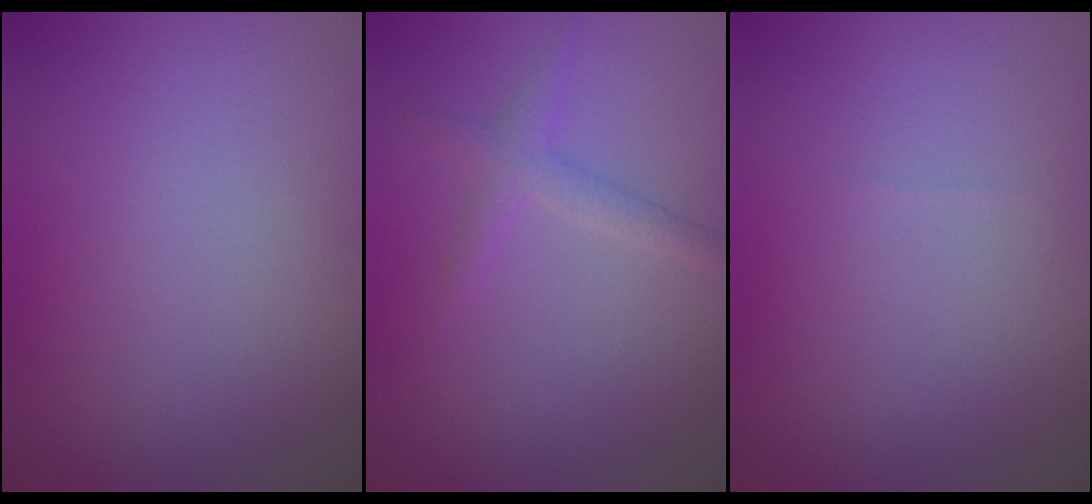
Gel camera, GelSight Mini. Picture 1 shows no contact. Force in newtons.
{"total": 1.7, "press": 1.7, "slide": 0.1}
{"total": 0.0}